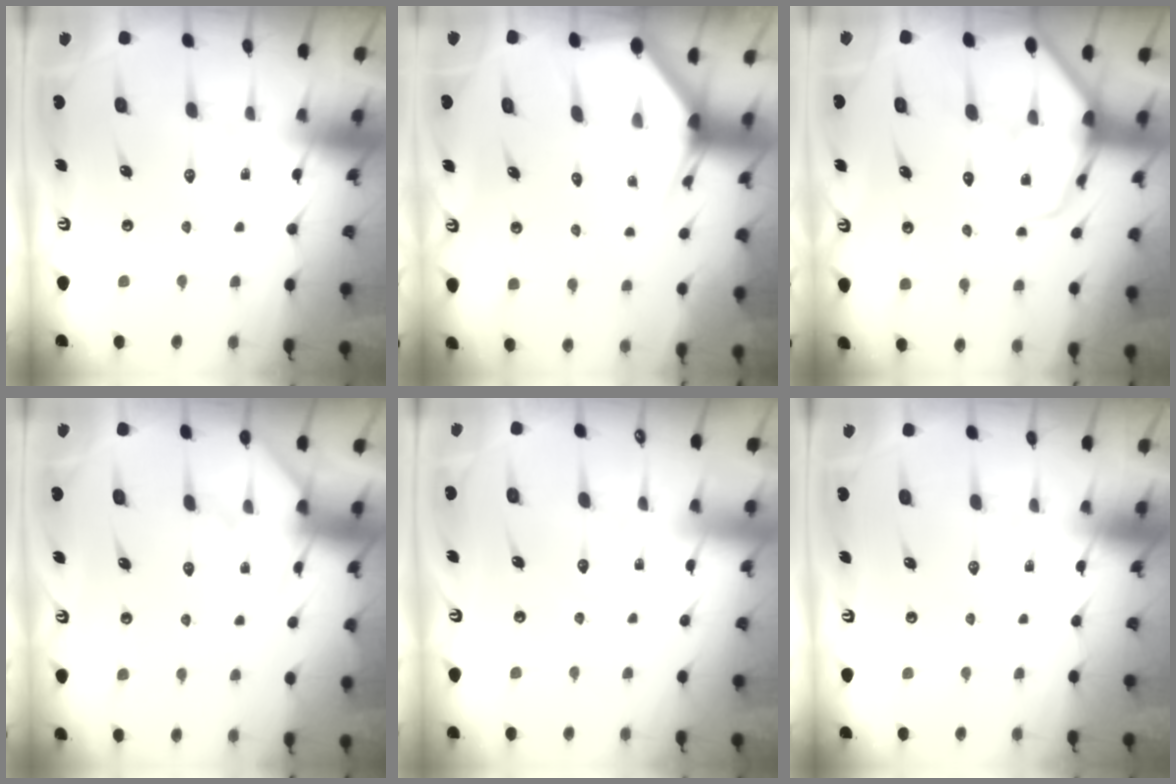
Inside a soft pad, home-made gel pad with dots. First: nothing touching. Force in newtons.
{"total": 2.7, "press": 2.7, "slide": 0.2}
{"total": 8.5, "press": 8.4, "slide": 0.9}
{"total": 7.9, "press": 7.9, "slide": 0.8}
{"total": 2.9, "press": 2.9, "slide": 0.3}
{"total": 0.0}